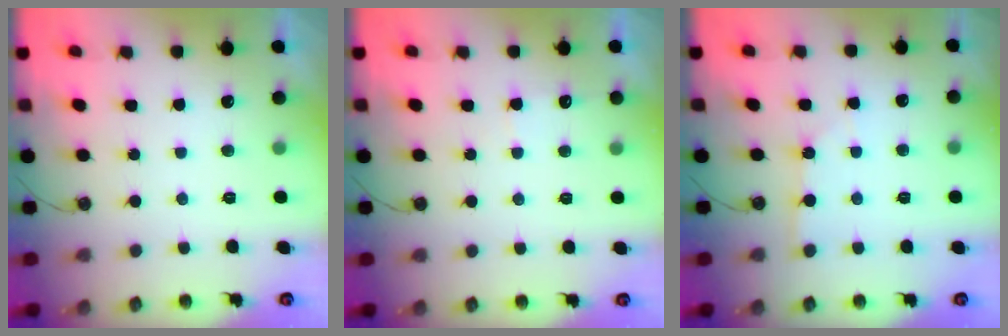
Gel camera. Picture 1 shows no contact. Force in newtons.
{"total": 5.3, "press": 5.3, "slide": 0.7}
{"total": 1.0, "press": 1.0, "slide": 0.2}